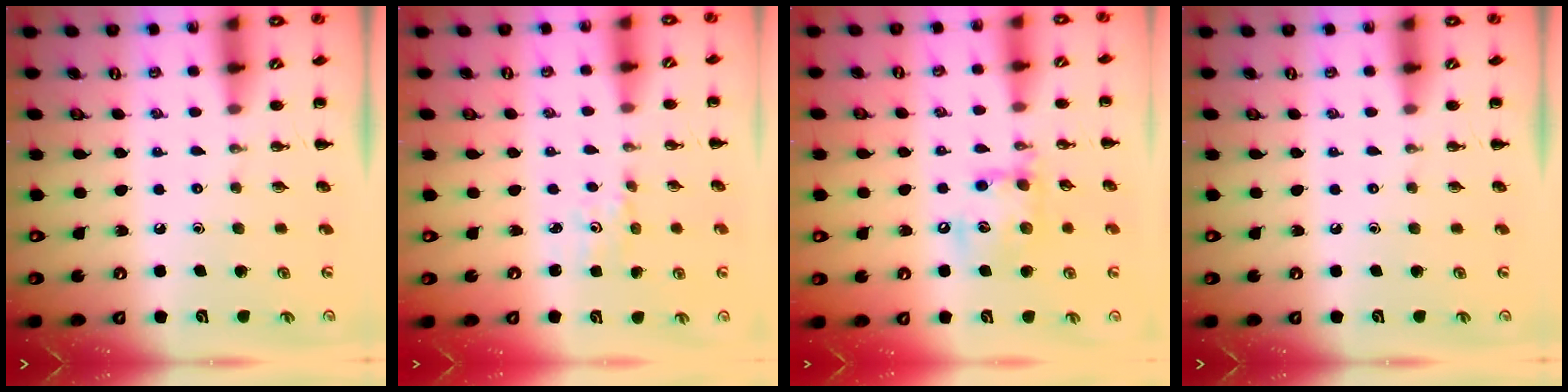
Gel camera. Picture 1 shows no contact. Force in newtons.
{"total": 0.9, "press": 0.9, "slide": 0.3}
{"total": 13.0, "press": 12.8, "slide": 2.0}
{"total": 0.0}